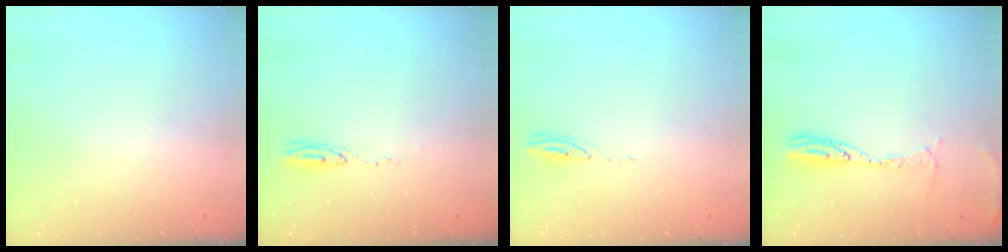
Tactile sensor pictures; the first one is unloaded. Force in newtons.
{"total": 14.7, "press": 6.3, "slide": 13.3}
{"total": 3.2, "press": 3.2, "slide": 0.2}
{"total": 9.5, "press": 9.4, "slide": 0.9}